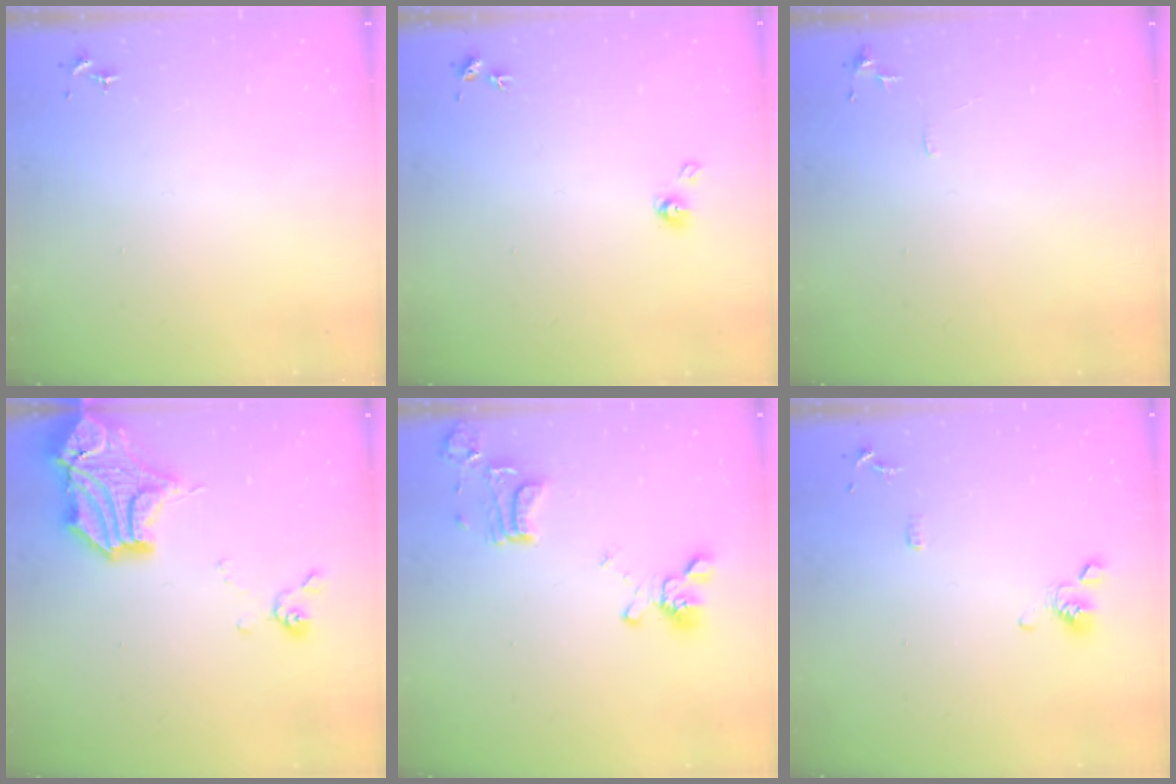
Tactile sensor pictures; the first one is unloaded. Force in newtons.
{"total": 4.9, "press": 4.9, "slide": 0.5}
{"total": 5.7, "press": 5.6, "slide": 0.6}
{"total": 20.2, "press": 20.0, "slide": 2.5}
{"total": 15.8, "press": 15.7, "slide": 1.4}
{"total": 9.1, "press": 8.9, "slide": 1.9}